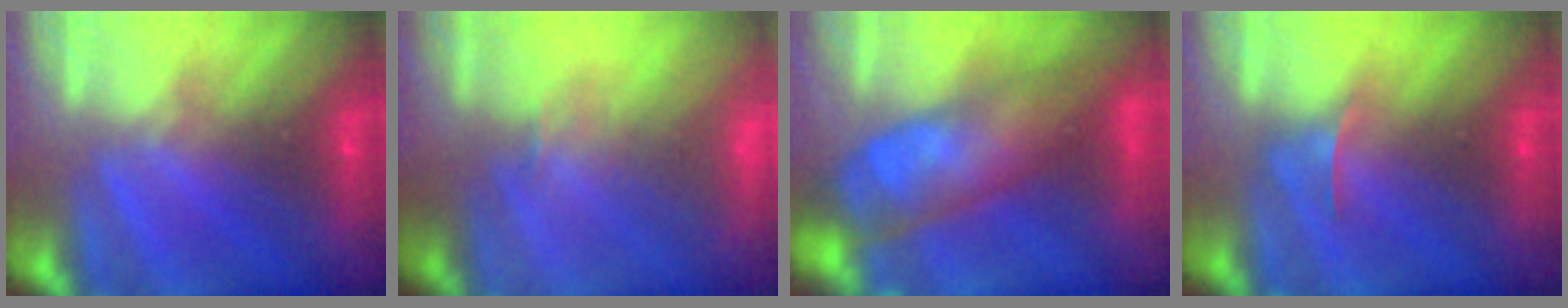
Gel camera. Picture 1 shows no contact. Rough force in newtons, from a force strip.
{"total": 5.5}
{"total": 10.0}
{"total": 2.4}